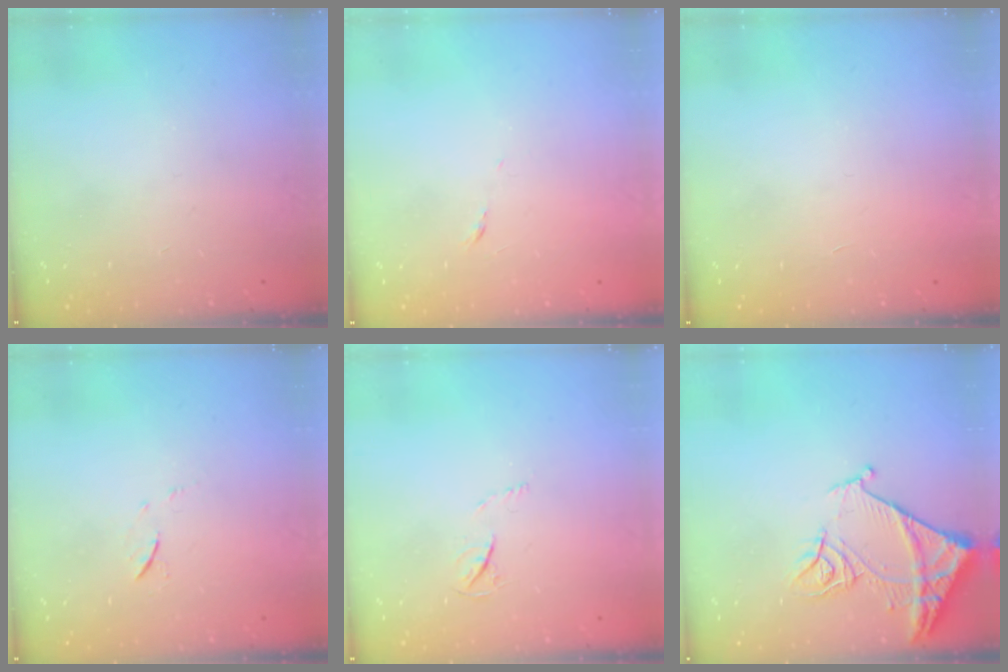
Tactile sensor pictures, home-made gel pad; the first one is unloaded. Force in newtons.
{"total": 3.9, "press": 3.8, "slide": 0.9}
{"total": 1.7, "press": 1.7, "slide": 0.1}
{"total": 5.2, "press": 5.1, "slide": 0.7}
{"total": 3.3, "press": 3.2, "slide": 0.5}
{"total": 11.7, "press": 11.6, "slide": 1.2}